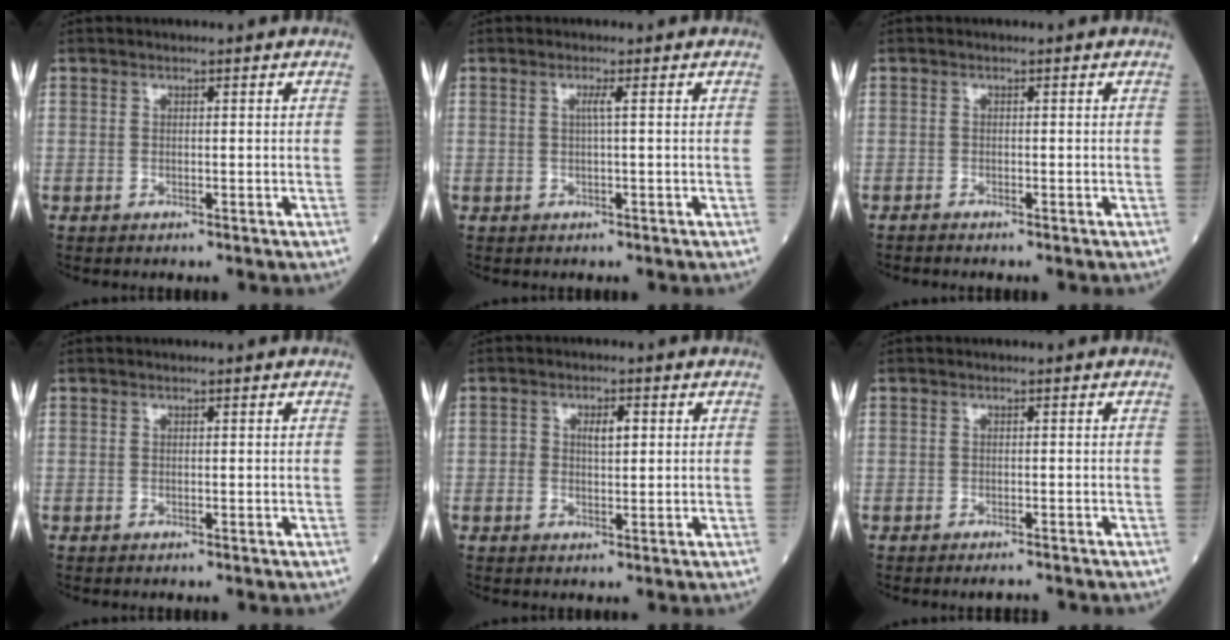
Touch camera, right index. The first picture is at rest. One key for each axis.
{"total": 1.2, "fx": 0.2, "fy": -0.4, "fz": 1.1, "tx": -0.024, "ty": 0.001, "tz": 0.002}
{"total": 0.7, "fx": -0.7, "fy": -0.1, "fz": 0.1, "tx": -0.005, "ty": -0.001, "tz": -0.016}
{"total": 0.0}
{"total": 2.8, "fx": 0.6, "fy": 1.4, "fz": 2.4, "tx": -0.041, "ty": 0.007, "tz": 0.010}
{"total": 1.8, "fx": -1.7, "fy": 0.0, "fz": 0.6, "tx": -0.006, "ty": -0.004, "tz": -0.023}